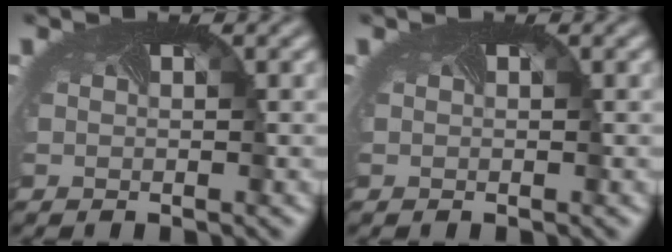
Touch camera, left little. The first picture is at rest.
{"total": 0.0}